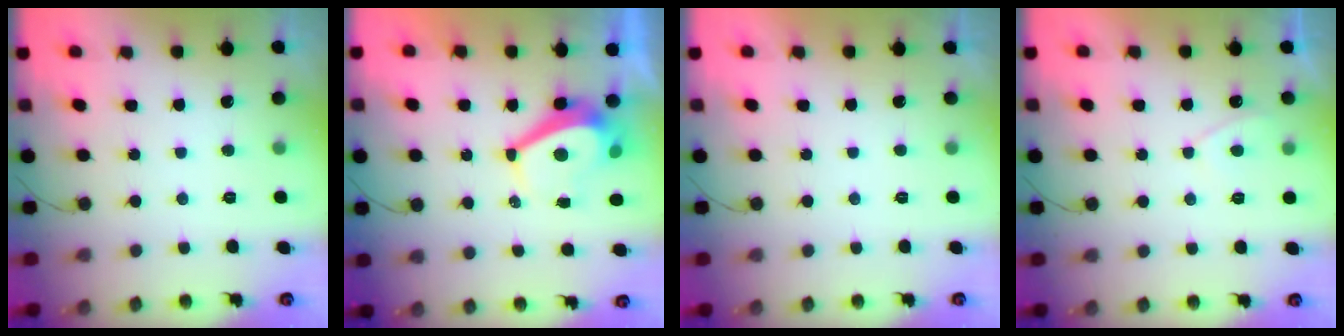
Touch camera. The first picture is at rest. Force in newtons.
{"total": 6.0, "press": 6.0, "slide": 0.4}
{"total": 2.3, "press": 2.3, "slide": 0.4}
{"total": 2.3, "press": 2.2, "slide": 0.4}